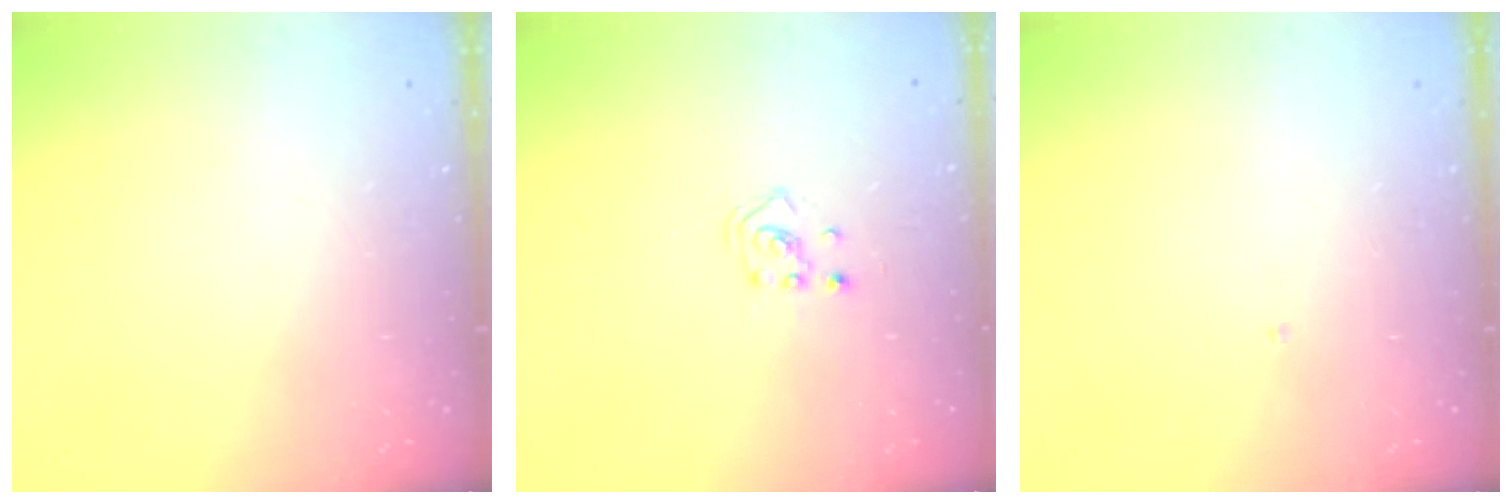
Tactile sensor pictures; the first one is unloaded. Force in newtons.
{"total": 1.4, "press": 1.4, "slide": 0.1}
{"total": 0.0}